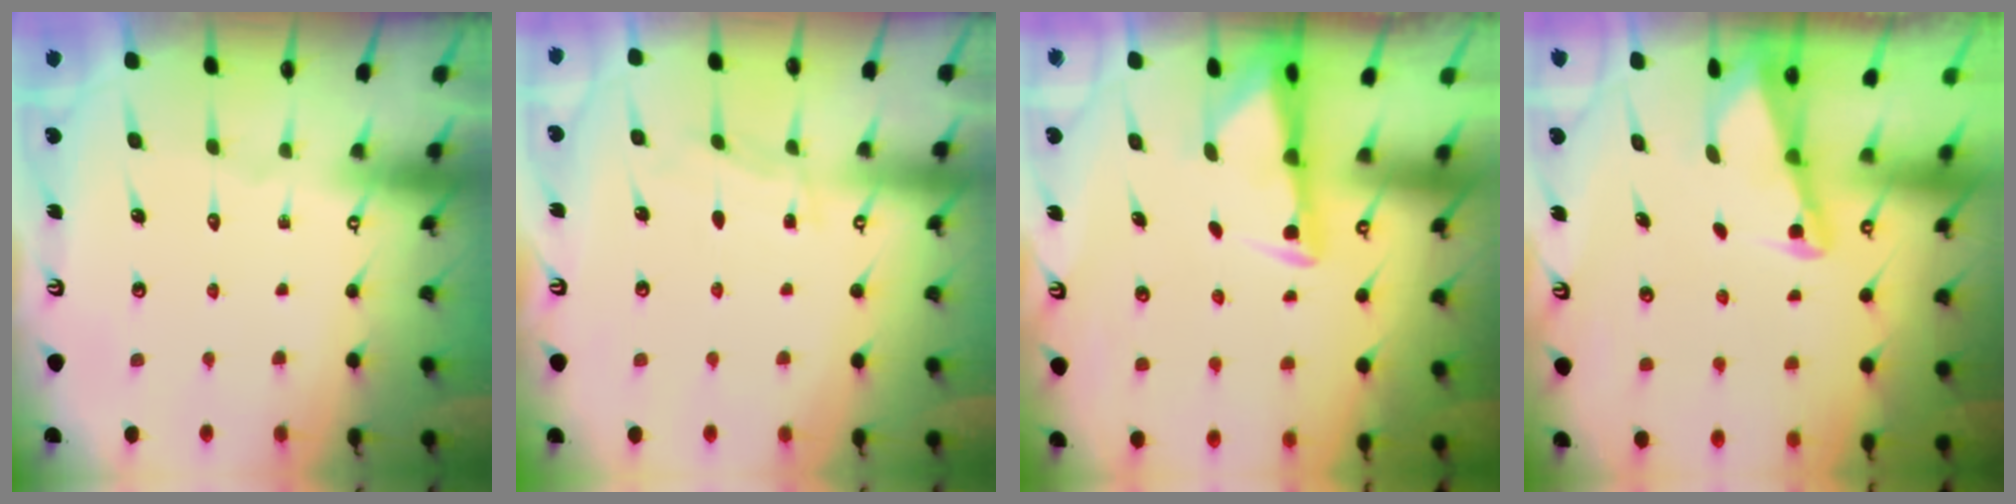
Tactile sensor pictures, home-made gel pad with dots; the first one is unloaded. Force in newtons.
{"total": 4.0, "press": 4.0, "slide": 0.4}
{"total": 3.0, "press": 2.9, "slide": 0.5}
{"total": 2.1, "press": 2.1, "slide": 0.4}